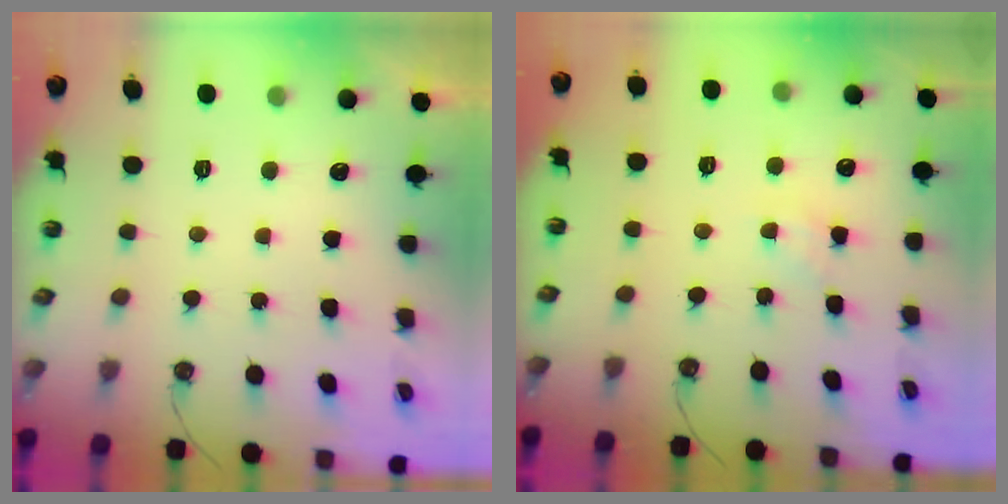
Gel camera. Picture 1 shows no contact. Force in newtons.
{"total": 1.8, "press": 1.8, "slide": 0.2}